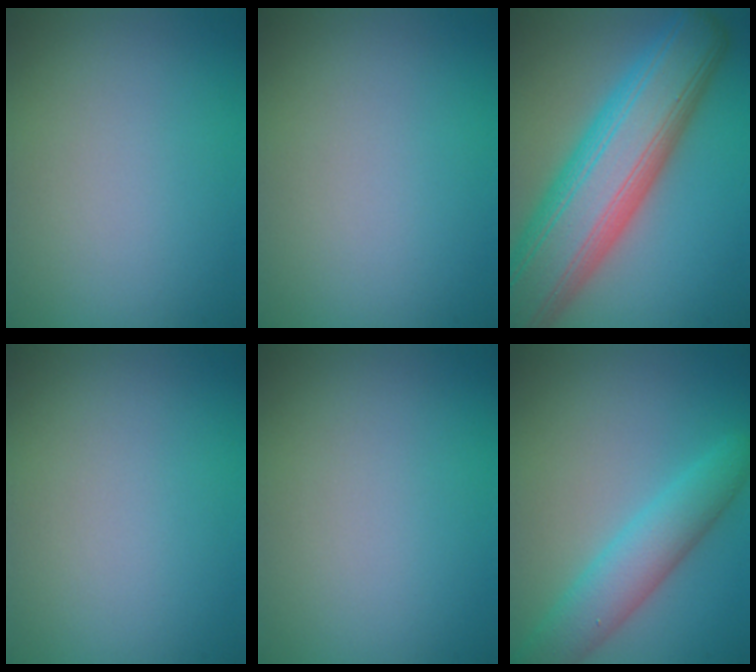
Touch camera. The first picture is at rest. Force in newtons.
{"total": 0.0}
{"total": 12.8, "press": 12.7, "slide": 0.8}
{"total": 0.0}
{"total": 0.0}
{"total": 4.8, "press": 4.8, "slide": 0.1}